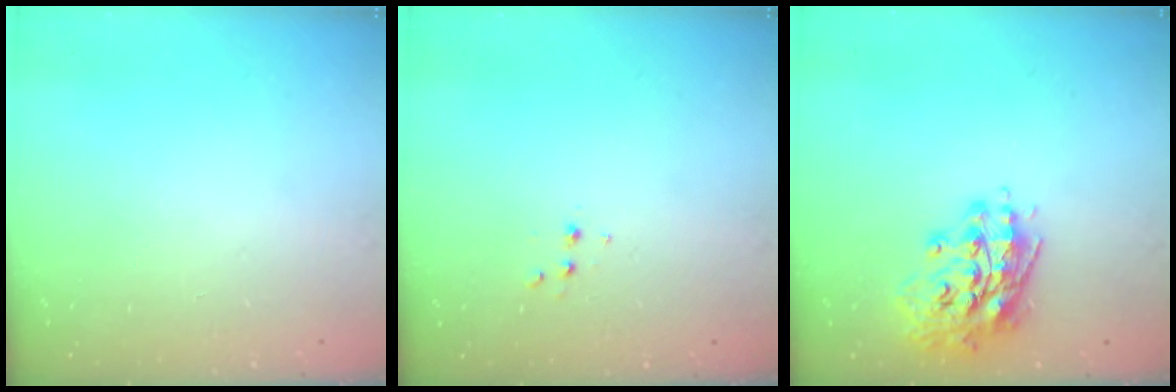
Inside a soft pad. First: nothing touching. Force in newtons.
{"total": 2.6, "press": 2.5, "slide": 0.8}
{"total": 14.8, "press": 14.6, "slide": 2.5}